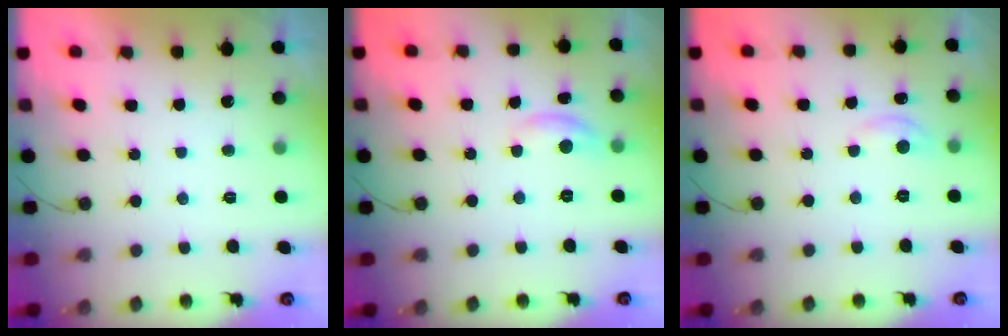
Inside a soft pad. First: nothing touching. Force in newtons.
{"total": 6.7, "press": 6.7, "slide": 0.4}
{"total": 2.9, "press": 2.8, "slide": 0.4}